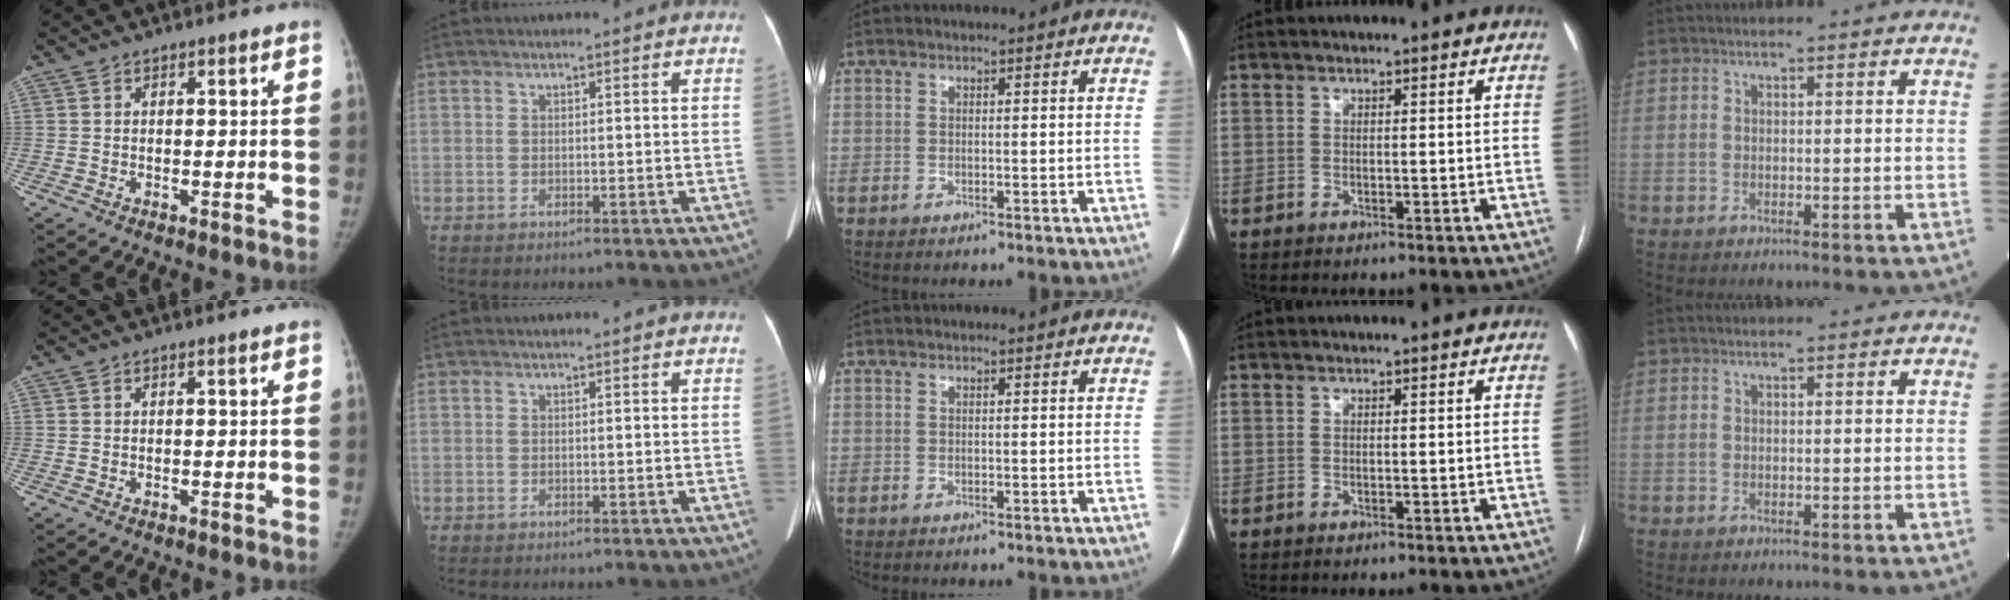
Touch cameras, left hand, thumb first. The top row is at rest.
{}